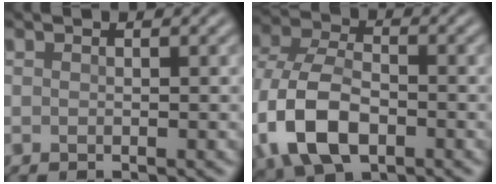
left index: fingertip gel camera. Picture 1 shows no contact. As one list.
[{"total": 10.2, "force": [-3.4, 6.2, 7.3], "torque": [-0.179, -0.007, -0.081]}]